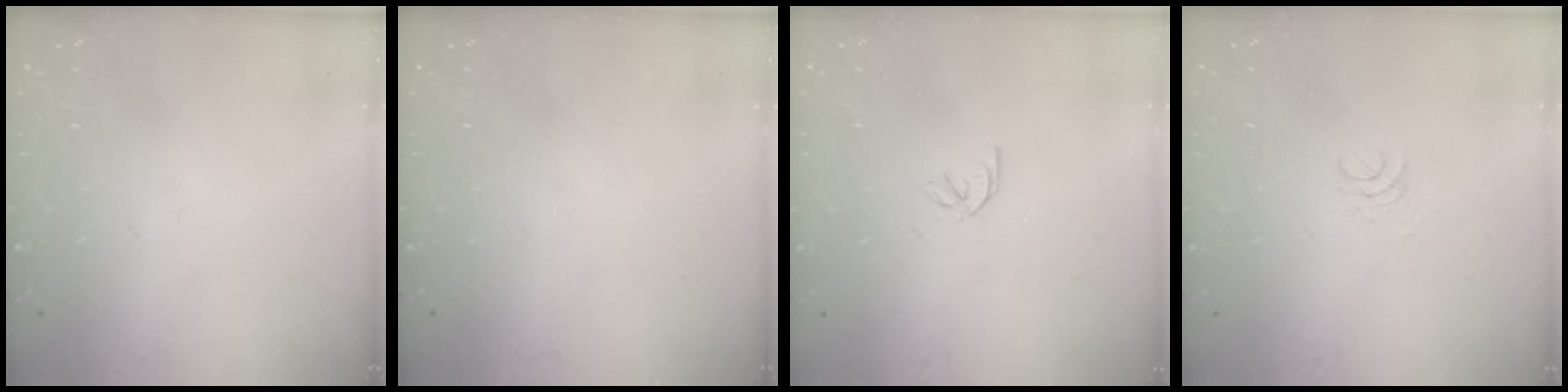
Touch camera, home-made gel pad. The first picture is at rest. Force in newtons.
{"total": 0.0}
{"total": 1.9, "press": 1.9, "slide": 0.3}
{"total": 1.3, "press": 1.3, "slide": 0.1}